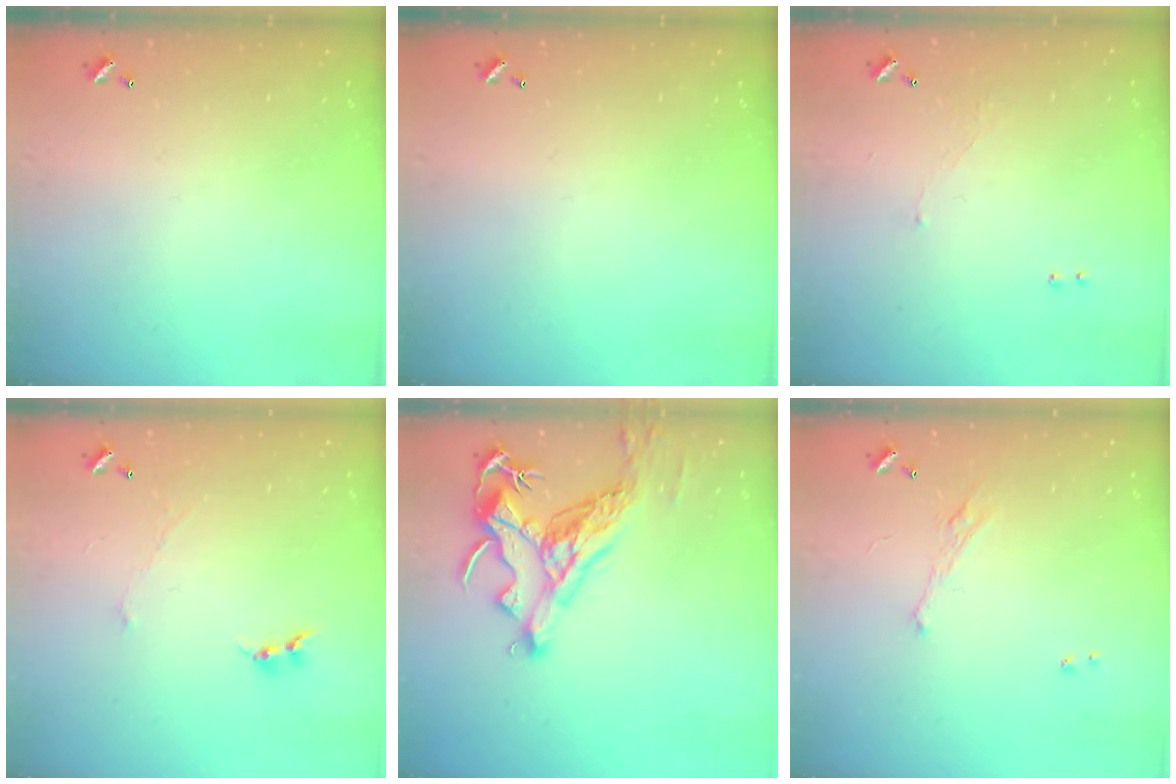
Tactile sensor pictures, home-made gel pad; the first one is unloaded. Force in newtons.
{"total": 0.0}
{"total": 1.3, "press": 1.2, "slide": 0.5}
{"total": 0.0}
{"total": 8.1, "press": 8.0, "slide": 1.4}
{"total": 2.0, "press": 1.9, "slide": 0.7}